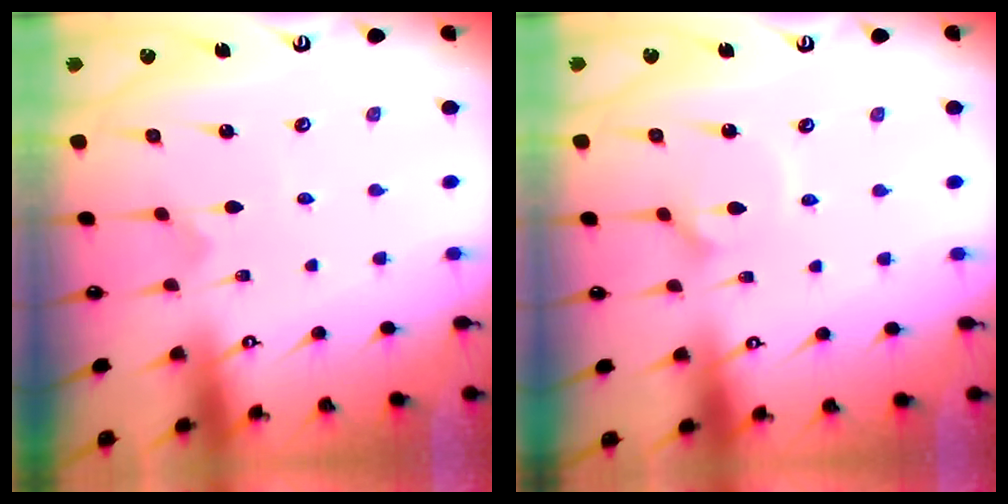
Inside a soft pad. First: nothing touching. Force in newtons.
{"total": 2.7, "press": 2.6, "slide": 0.7}